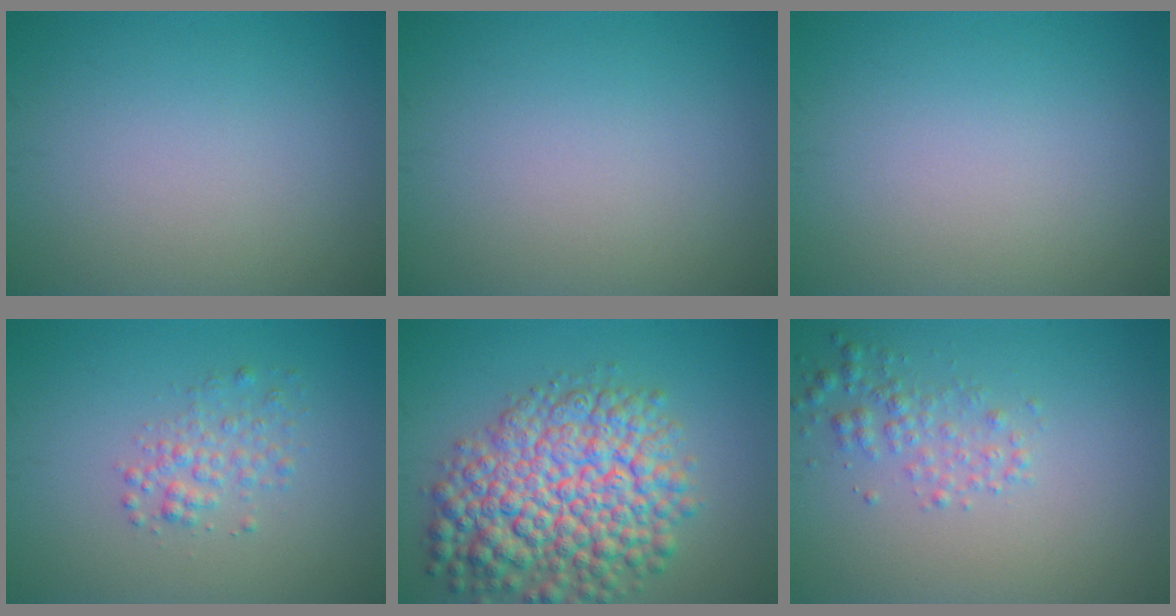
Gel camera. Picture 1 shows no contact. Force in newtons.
{"total": 0.0}
{"total": 0.0}
{"total": 2.1, "press": 2.1, "slide": 0.1}
{"total": 10.4, "press": 10.4, "slide": 0.4}
{"total": 2.1, "press": 2.1, "slide": 0.1}